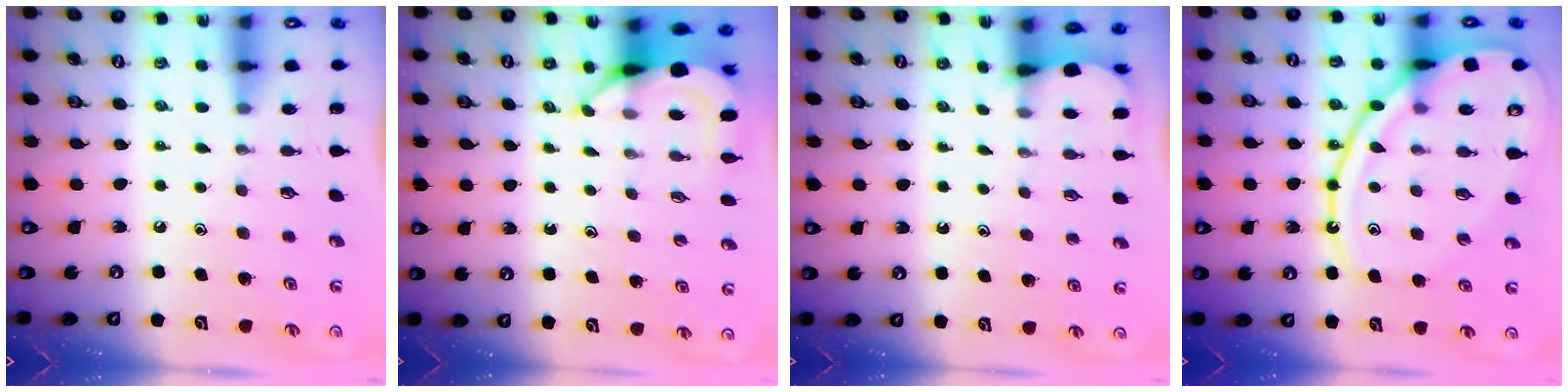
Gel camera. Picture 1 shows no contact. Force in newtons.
{"total": 5.0, "press": 5.0, "slide": 0.6}
{"total": 2.8, "press": 2.8, "slide": 0.3}
{"total": 16.6, "press": 16.6, "slide": 1.1}